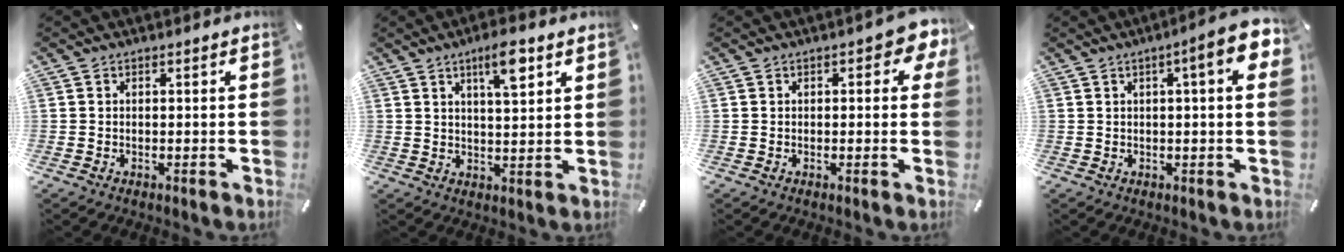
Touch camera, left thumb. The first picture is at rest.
{"total": 7.4, "force": [4.4, 1.7, 5.8], "torque": [-0.091, -0.014, 0.067]}
{"total": 4.2, "force": [1.3, 2.2, 3.4], "torque": [-0.045, 0.002, 0.017]}
{"total": 8.4, "force": [3.1, 1.5, 7.6], "torque": [-0.104, -0.016, 0.044]}